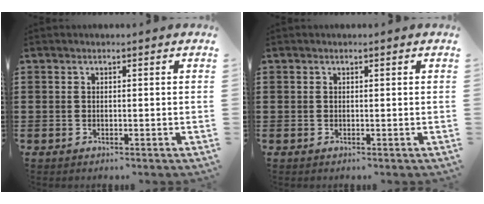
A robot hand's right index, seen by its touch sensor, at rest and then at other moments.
{"total": 0.0}